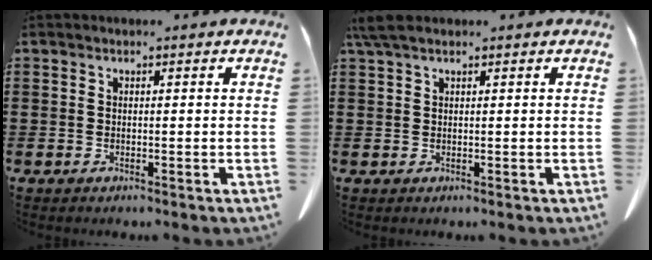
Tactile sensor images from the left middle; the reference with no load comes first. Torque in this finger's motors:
{"motor_torque": [0.13, 0.09, 0.06, 0.05]}